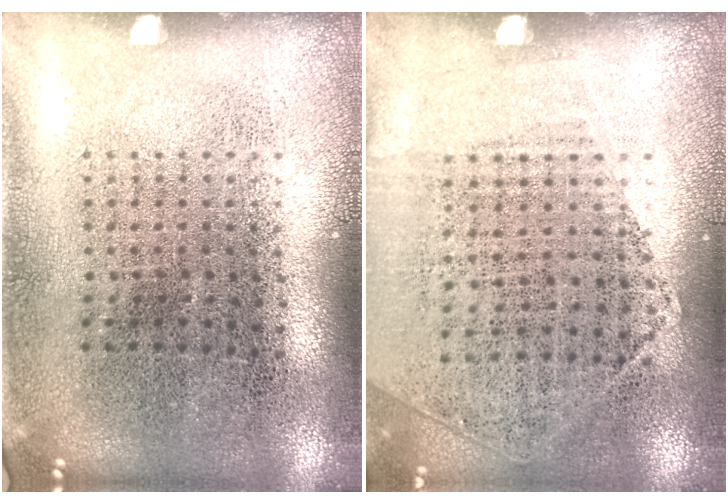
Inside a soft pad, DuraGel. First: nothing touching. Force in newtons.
{"total": 1.2, "press": 1.0, "slide": 0.7}